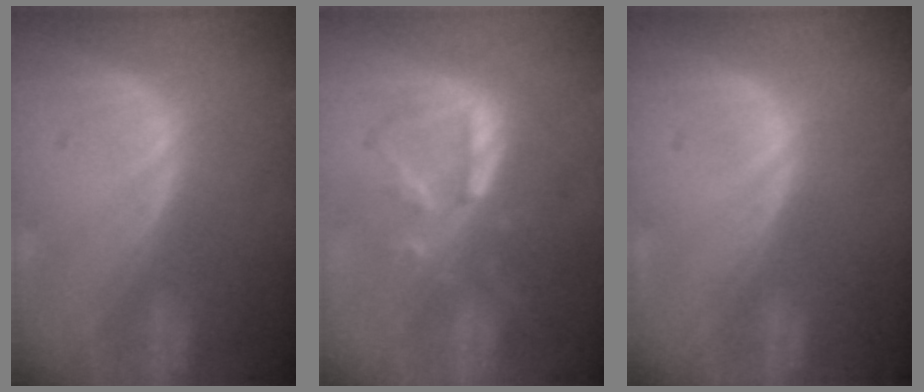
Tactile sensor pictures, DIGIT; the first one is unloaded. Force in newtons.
{"total": 8.2, "press": 7.4, "slide": 3.5}
{"total": 0.0}